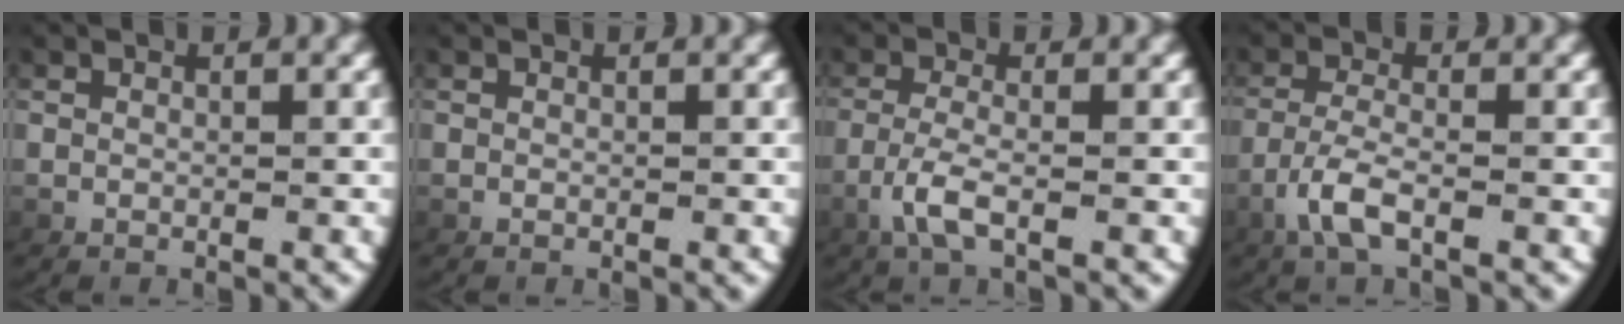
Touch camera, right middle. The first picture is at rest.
{"total": 0.0}
{"total": 2.7, "force": [-1.0, 0.1, 2.4], "torque": [-0.066, -0.019, -0.007]}
{"total": 2.9, "force": [-1.3, 0.3, 2.6], "torque": [-0.066, -0.018, -0.013]}